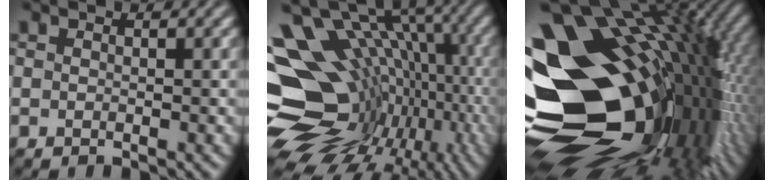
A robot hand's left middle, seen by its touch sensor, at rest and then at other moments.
{"total": 16.8, "force": [-1.4, 12.5, 11.2], "torque": [-0.180, 0.011, 0.004]}
{"total": 21.5, "force": [-1.1, 14.1, 16.1], "torque": [-0.269, 0.001, -0.021]}